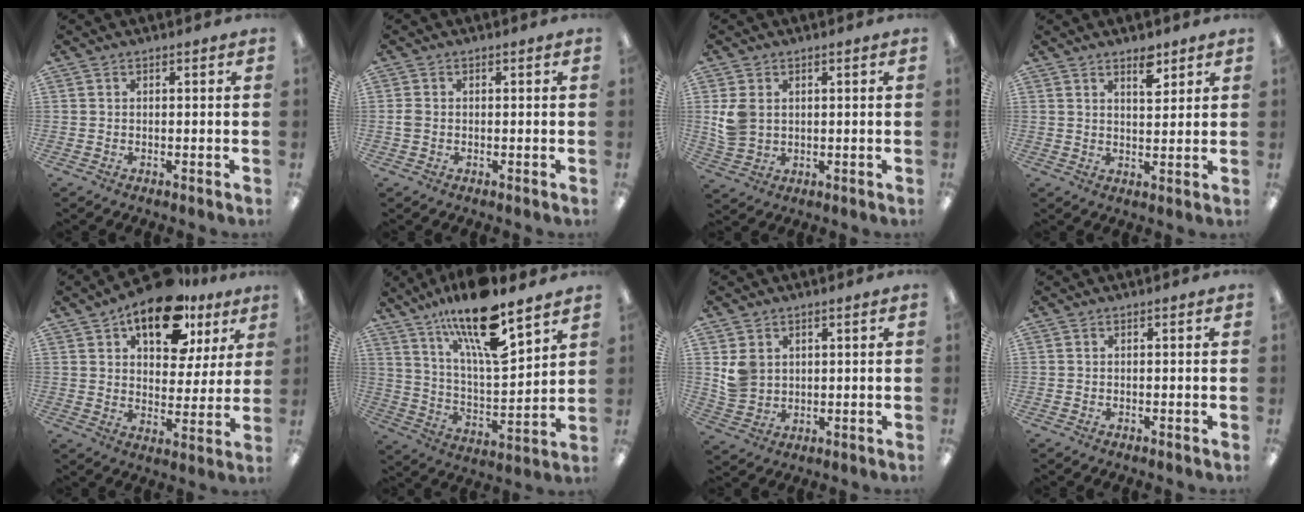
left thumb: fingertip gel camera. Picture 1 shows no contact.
{"total": 1.8, "force": [-0.2, 1.3, 1.2], "torque": [-0.022, 0.004, -0.004]}
{"total": 6.0, "force": [1.5, 4.6, 3.5], "torque": [-0.068, 0.006, 0.031]}
{"total": 5.2, "force": [3.8, 2.1, 2.9], "torque": [-0.026, -0.024, 0.060]}
{"total": 16.9, "force": [10.6, 8.6, 9.9], "torque": [-0.142, -0.049, 0.178]}
{"total": 19.3, "force": [13.9, 5.0, 12.3], "torque": [-0.221, -0.081, 0.233]}
{"total": 5.4, "force": [2.2, 4.6, 1.8], "torque": [-0.028, 0.001, 0.042]}
{"total": 0.0}